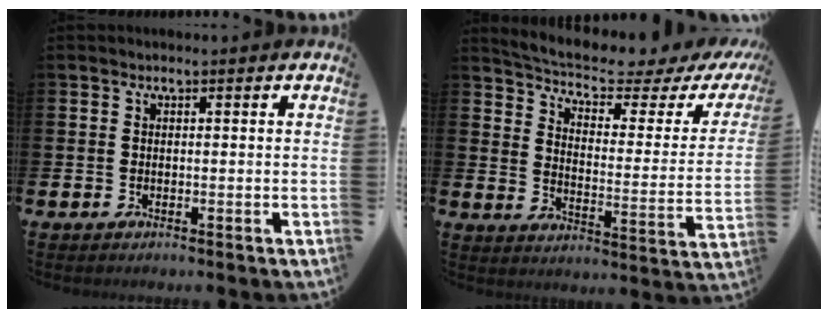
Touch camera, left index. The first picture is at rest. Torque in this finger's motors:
{"motor_torque": [1.07, -1.07, 0.10, 0.07]}